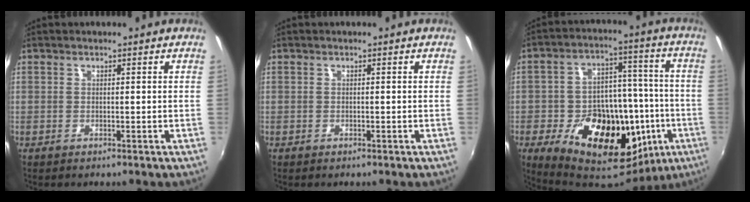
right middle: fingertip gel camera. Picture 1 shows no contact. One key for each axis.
{"total": 0.0}
{"total": 26.8, "fx": -9.1, "fy": 16.4, "fz": 19.1, "tx": -0.354, "ty": -0.001, "tz": -0.115}